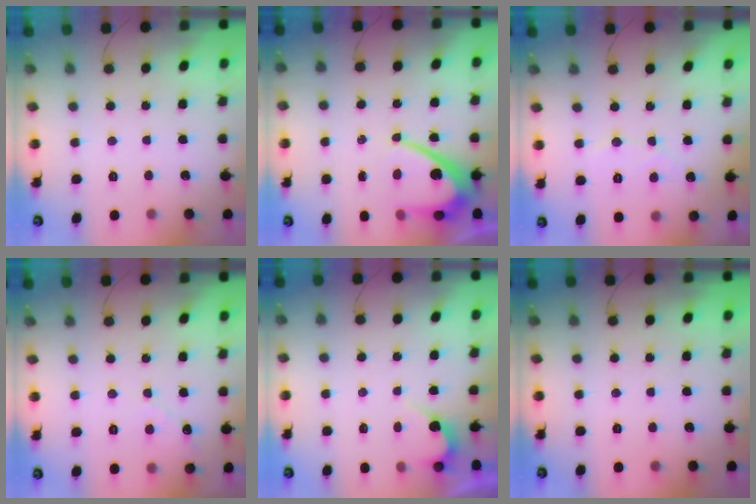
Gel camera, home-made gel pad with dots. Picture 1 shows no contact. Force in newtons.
{"total": 10.3, "press": 10.2, "slide": 0.9}
{"total": 3.9, "press": 3.9, "slide": 0.3}
{"total": 2.7, "press": 2.7, "slide": 0.3}
{"total": 3.0, "press": 3.0, "slide": 0.1}
{"total": 0.0}